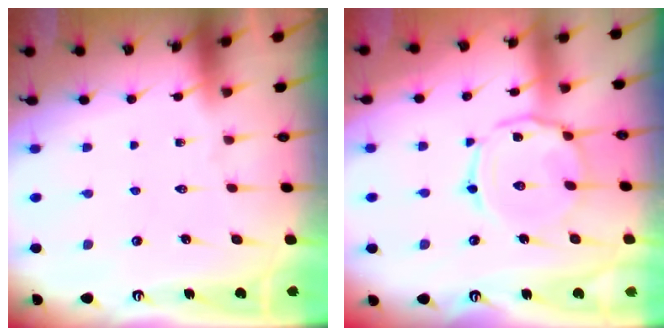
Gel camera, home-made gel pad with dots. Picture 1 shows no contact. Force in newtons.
{"total": 8.7, "press": 8.7, "slide": 0.7}